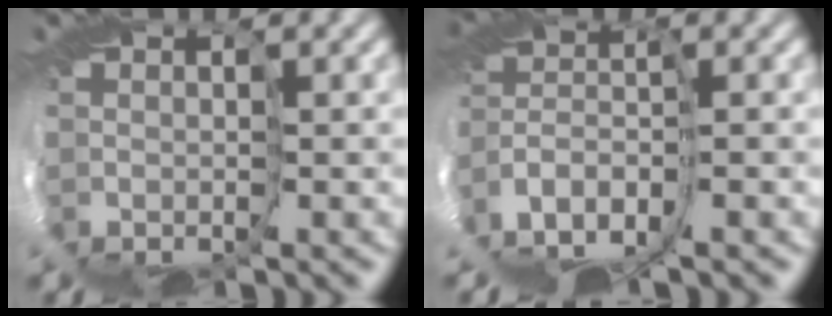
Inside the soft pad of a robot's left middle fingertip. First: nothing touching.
{"total": 5.1, "force": [-4.5, -0.1, 2.4], "torque": [-0.092, 0.011, -0.080]}